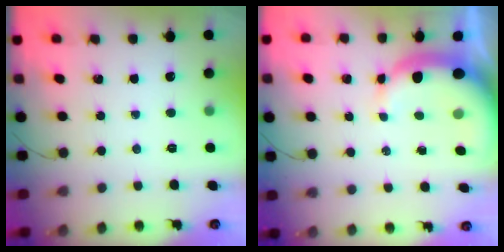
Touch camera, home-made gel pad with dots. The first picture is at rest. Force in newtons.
{"total": 9.1, "press": 8.9, "slide": 1.8}